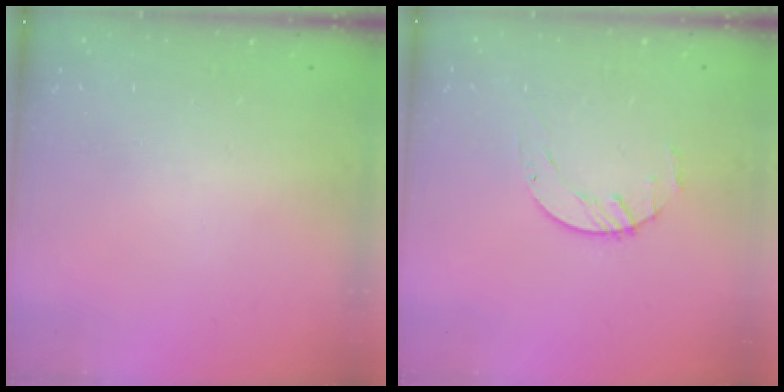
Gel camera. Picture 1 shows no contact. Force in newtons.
{"total": 1.6, "press": 1.6, "slide": 0.3}